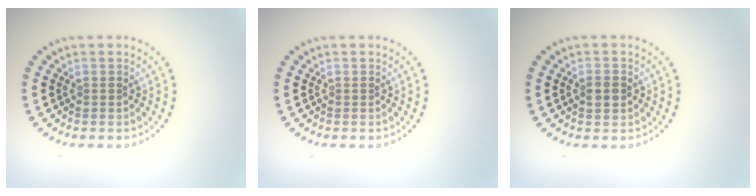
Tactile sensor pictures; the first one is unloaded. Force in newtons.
{"total": 0.0}
{"total": 2.0, "press": 2.0, "slide": 0.2}